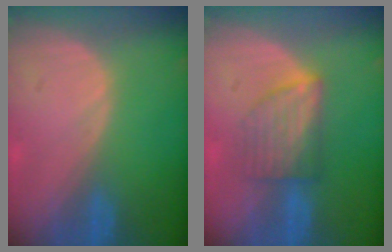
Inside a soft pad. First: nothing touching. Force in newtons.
{"total": 5.9, "press": 5.6, "slide": 1.8}